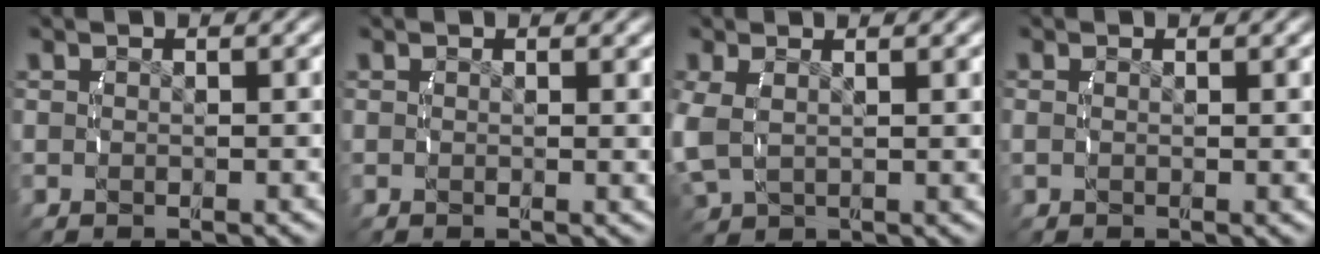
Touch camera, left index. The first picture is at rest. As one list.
[{"total": 0.6, "force": [0.5, 0.1, 0.4], "torque": [-0.007, -0.005, 0.007]}, {"total": 3.2, "force": [0.7, 2.2, 2.3], "torque": [-0.073, -0.013, 0.028]}, {"total": 1.2, "force": [0.2, 0.6, 1.0], "torque": [-0.025, -0.003, 0.002]}]